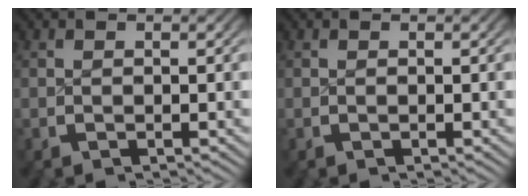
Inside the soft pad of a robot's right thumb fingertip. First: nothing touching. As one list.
[{"total": 0.0}]